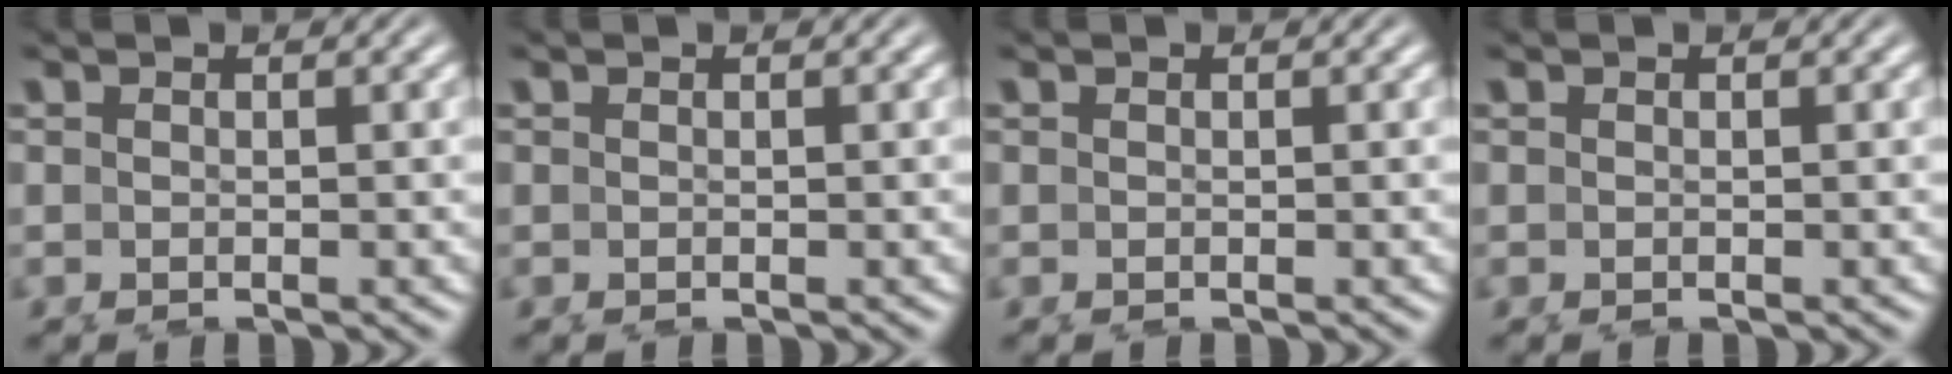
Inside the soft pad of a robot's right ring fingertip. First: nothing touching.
{"total": 0.0}
{"total": 0.0}
{"total": 0.0}